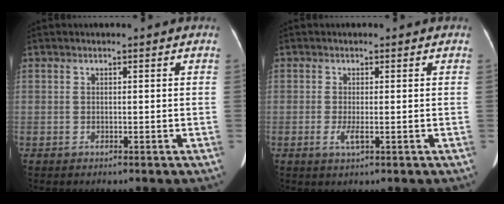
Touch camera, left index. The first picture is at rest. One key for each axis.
{"total": 1.8, "fx": -0.7, "fy": 0.3, "fz": 1.6, "tx": -0.038, "ty": -0.007, "tz": -0.011}